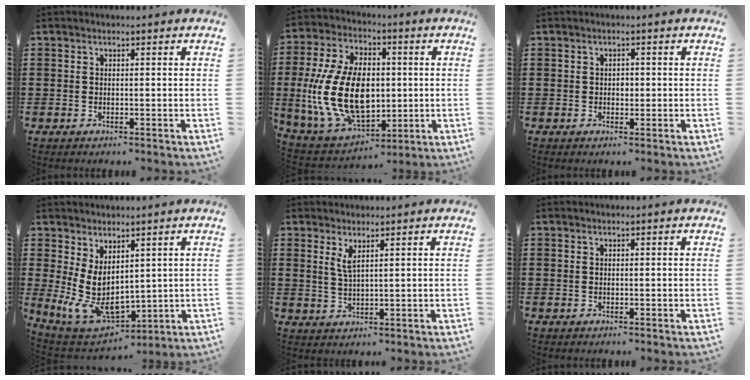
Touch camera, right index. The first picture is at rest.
{"total": 17.1, "force": [-0.4, 10.6, 13.4], "torque": [-0.315, -0.002, -0.005]}
{"total": 1.2, "force": [0.0, 0.8, 0.8], "torque": [-0.017, 0.004, 0.000]}
{"total": 8.1, "force": [1.3, 5.2, 6.0], "torque": [-0.141, -0.025, 0.029]}
{"total": 2.5, "force": [1.5, 0.5, 2.0], "torque": [-0.043, 0.002, 0.026]}
{"total": 0.0}